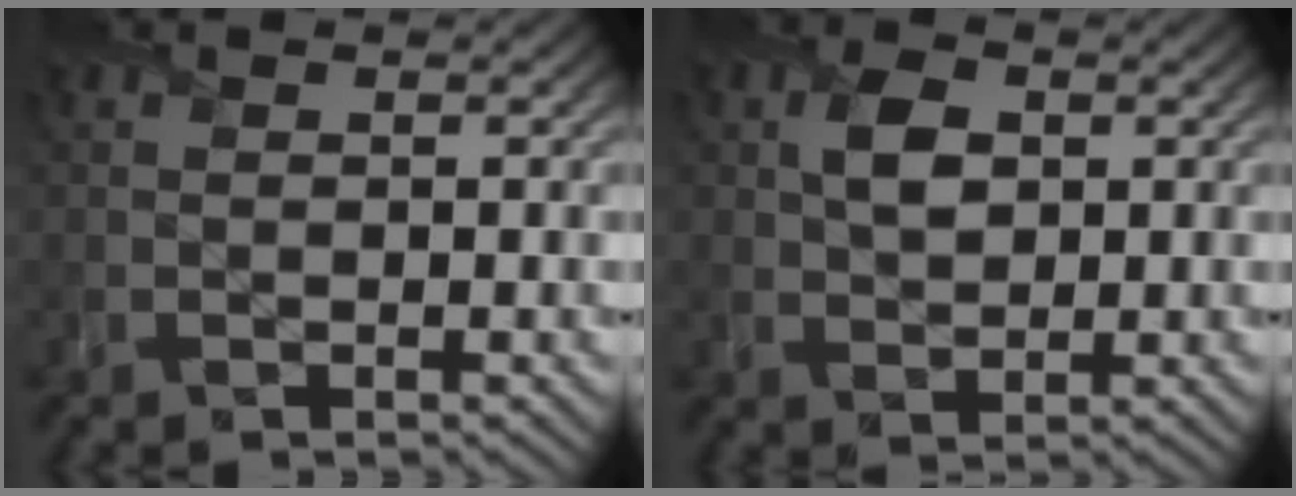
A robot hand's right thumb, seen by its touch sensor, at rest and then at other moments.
{"total": 3.2, "force": [1.0, 2.2, 2.2], "torque": [-0.047, 0.003, 0.016]}